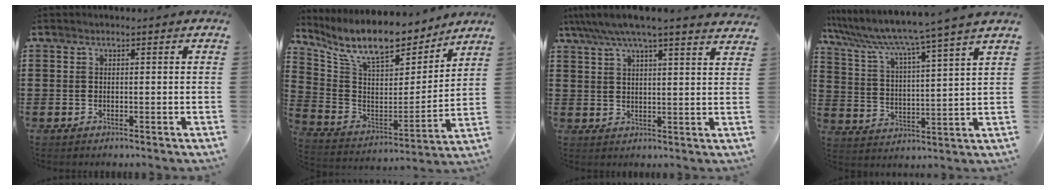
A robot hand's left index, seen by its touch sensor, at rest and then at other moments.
{"total": 11.7, "force": [9.5, 2.8, 6.1], "torque": [-0.152, -0.063, 0.165]}
{"total": 5.7, "force": [5.0, 0.5, 2.7], "torque": [-0.068, -0.017, 0.088]}
{"total": 5.8, "force": [5.1, -1.1, 2.4], "torque": [-0.074, -0.049, 0.076]}